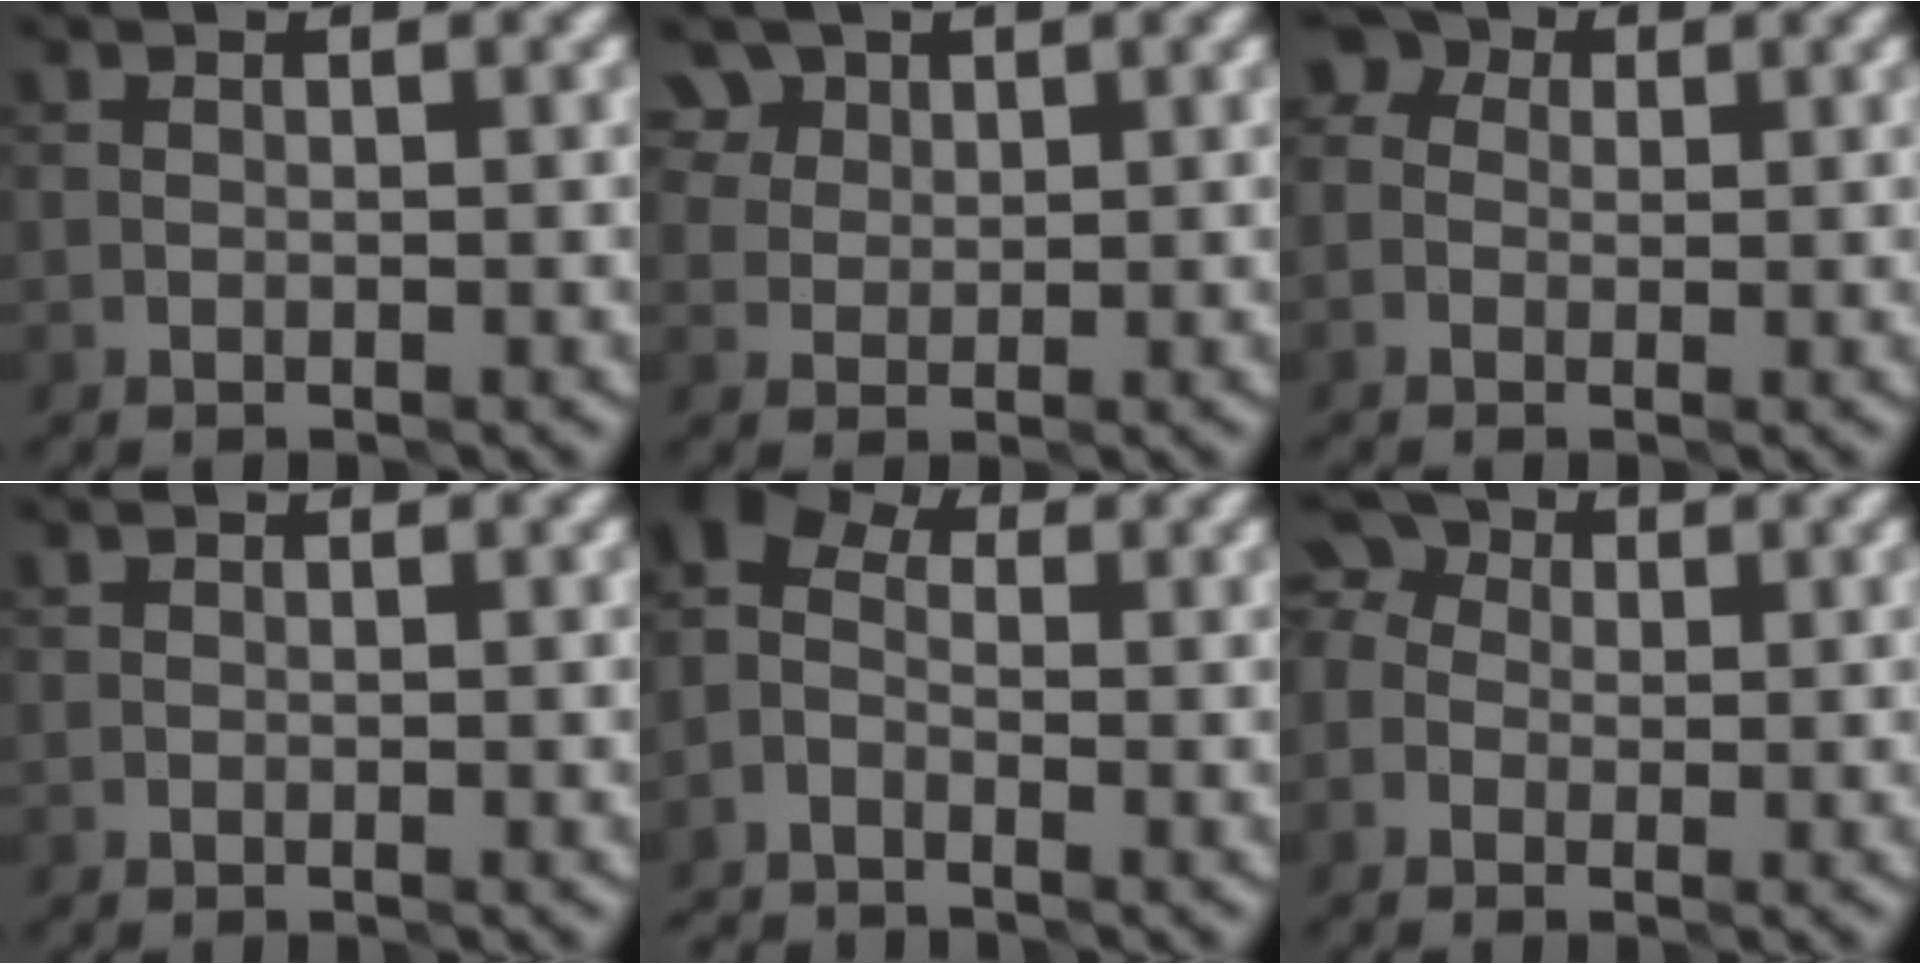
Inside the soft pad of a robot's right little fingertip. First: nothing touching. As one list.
[{"total": 5.2, "force": [3.3, 3.5, 1.9], "torque": [-0.050, 0.009, 0.060]}, {"total": 3.1, "force": [0.8, 2.6, 1.5], "torque": [-0.019, 0.020, -0.010]}, {"total": 0.0}, {"total": 3.8, "force": [-2.1, 2.5, 2.0], "torque": [-0.053, 0.001, -0.056]}, {"total": 4.0, "force": [0.7, 3.3, 2.2], "torque": [-0.034, 0.026, -0.011]}]